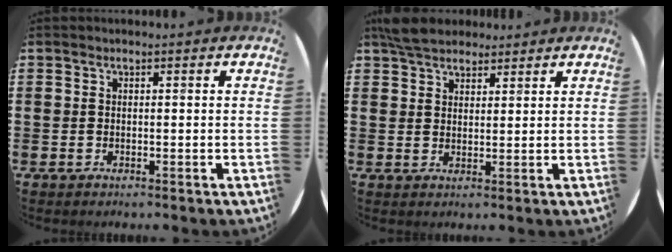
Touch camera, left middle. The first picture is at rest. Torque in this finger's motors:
{"motor_torque": [0.36, -0.31, 0.34, 0.11]}